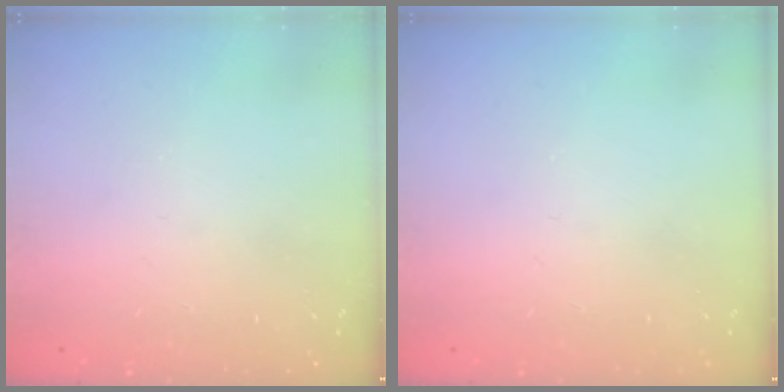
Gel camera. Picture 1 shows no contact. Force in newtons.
{"total": 0.0}